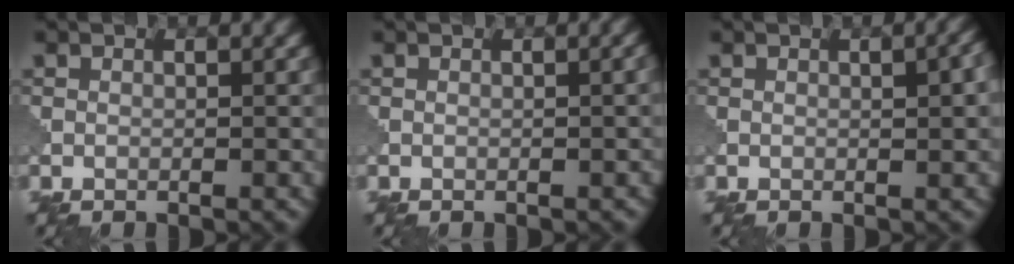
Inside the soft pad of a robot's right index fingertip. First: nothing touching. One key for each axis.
{"total": 0.9, "fx": 0.0, "fy": 0.3, "fz": 0.9, "tx": -0.007, "ty": 0.004, "tz": -0.001}
{"total": 2.7, "fx": 0.4, "fy": 0.6, "fz": 2.6, "tx": -0.034, "ty": 0.006, "tz": 0.004}